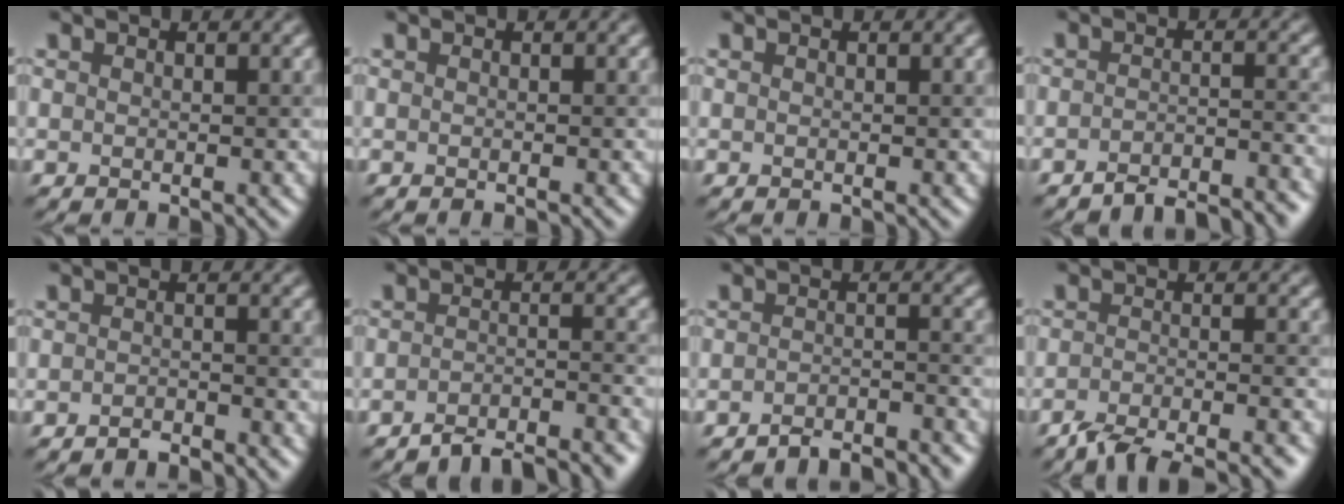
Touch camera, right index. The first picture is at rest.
{"total": 0.0}
{"total": 0.0}
{"total": 4.5, "force": [-4.1, 0.8, 1.8], "torque": [-0.032, 0.002, -0.056]}
{"total": 1.4, "force": [-1.3, 0.1, 0.4], "torque": [-0.007, 0.006, -0.026]}
{"total": 5.3, "force": [-4.6, 1.1, 2.6], "torque": [-0.042, 0.002, -0.066]}
{"total": 3.8, "force": [-3.6, 0.6, 1.2], "torque": [-0.024, 0.003, -0.051]}
{"total": 5.7, "force": [-4.8, 0.9, 3.0], "torque": [-0.049, -0.003, -0.082]}